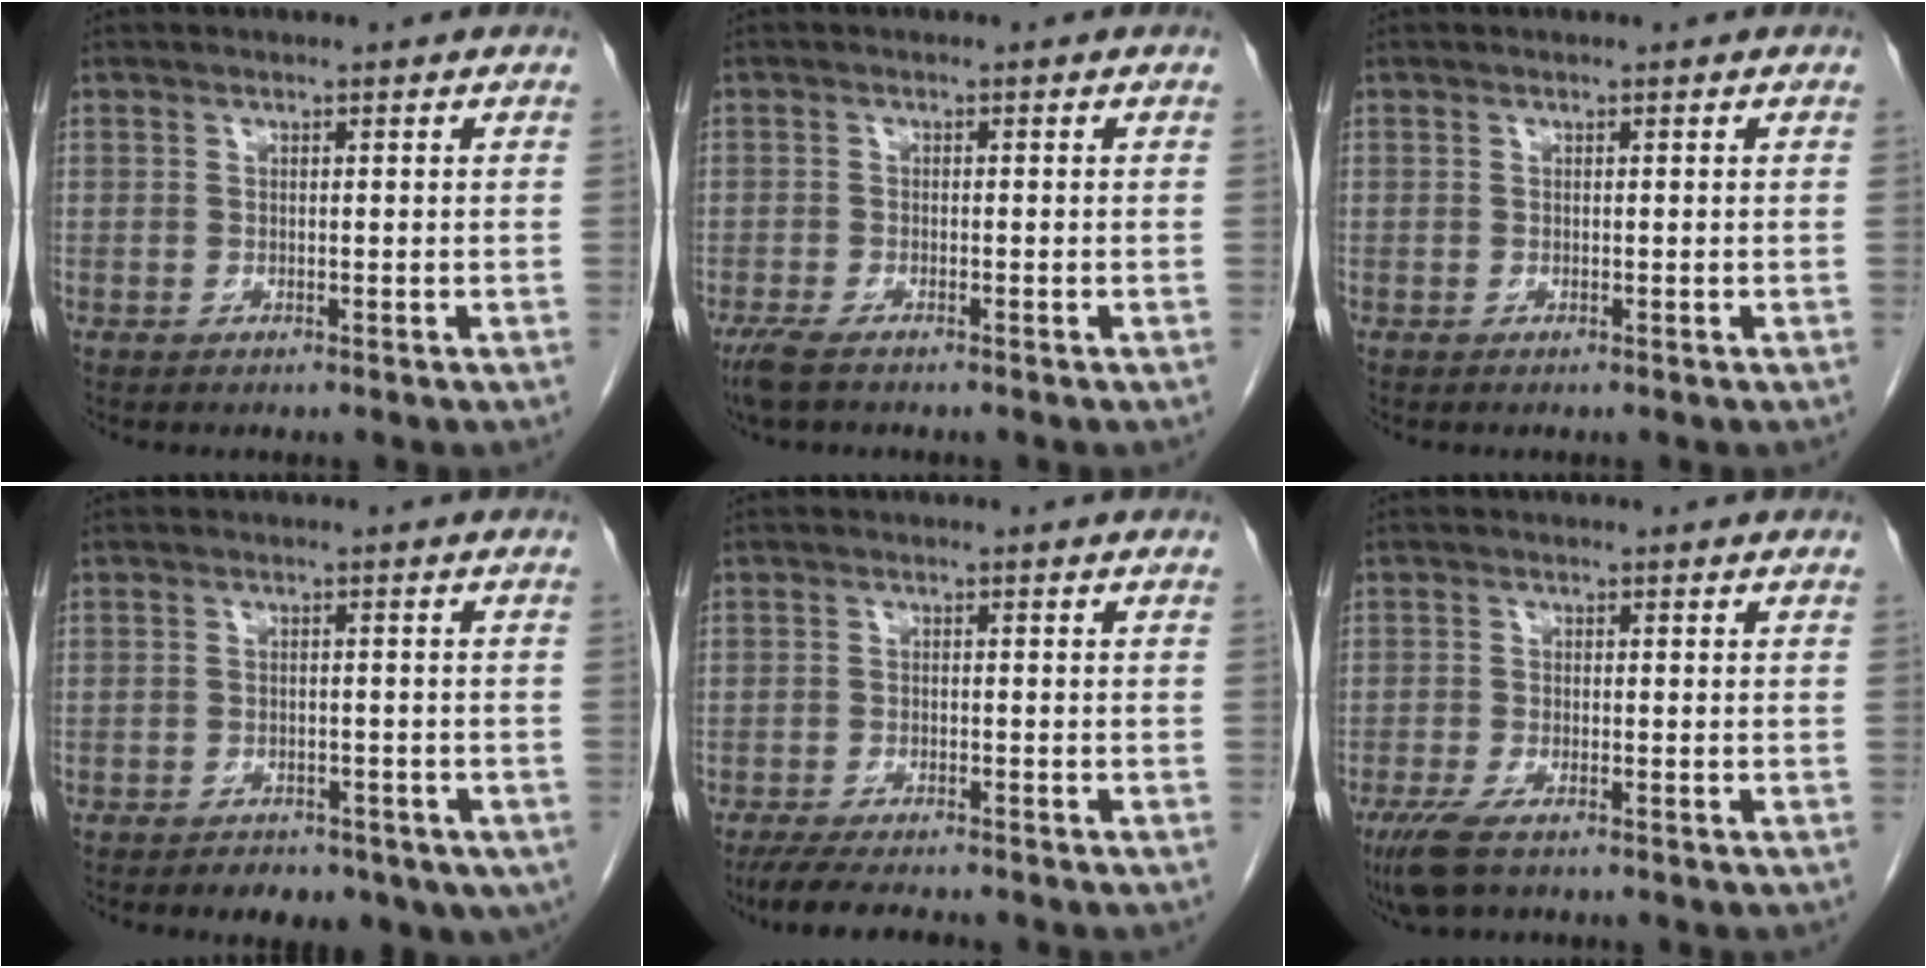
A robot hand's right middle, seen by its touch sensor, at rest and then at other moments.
{"total": 3.5, "force": [-2.7, 0.7, 2.2], "torque": [-0.048, -0.011, -0.046]}
{"total": 0.0}
{"total": 9.4, "force": [-6.1, 5.3, 4.9], "torque": [-0.064, 0.004, -0.073]}
{"total": 7.0, "force": [-6.1, 1.0, 3.3], "torque": [-0.055, -0.018, -0.099]}
{"total": 5.0, "force": [-3.5, 1.2, 3.5], "torque": [-0.074, -0.014, -0.060]}